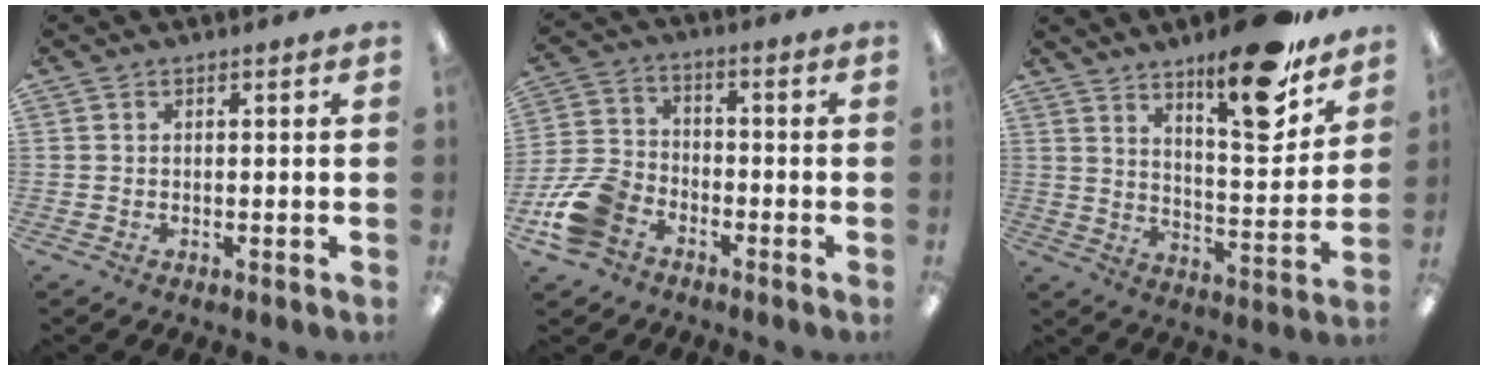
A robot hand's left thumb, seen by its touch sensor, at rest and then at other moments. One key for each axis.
{"total": 11.5, "fx": -6.3, "fy": 7.5, "fz": 5.9, "tx": -0.129, "ty": 0.036, "tz": -0.116}
{"total": 17.3, "fx": 12.6, "fy": 4.5, "fz": 10.9, "tx": -0.155, "ty": -0.086, "tz": 0.200}